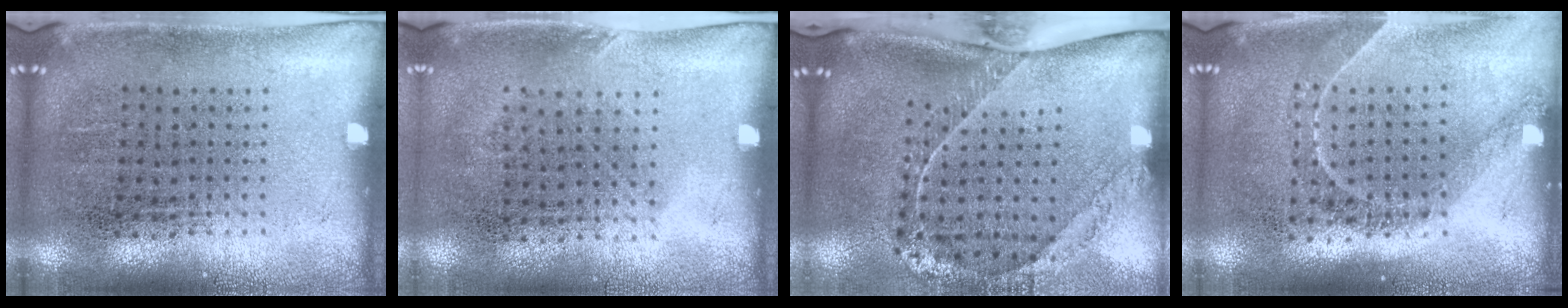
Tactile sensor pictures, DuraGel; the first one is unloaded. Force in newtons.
{"total": 0.9, "press": 0.7, "slide": 0.5}
{"total": 2.4, "press": 1.7, "slide": 1.8}
{"total": 1.3, "press": 1.1, "slide": 0.7}